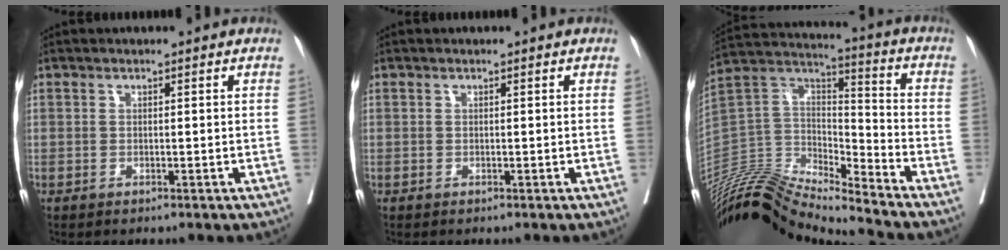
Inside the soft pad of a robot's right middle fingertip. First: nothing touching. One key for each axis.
{"total": 0.0}
{"total": 17.4, "fx": -16.7, "fy": 0.4, "fz": 4.9, "tx": -0.083, "ty": 0.045, "tz": -0.313}